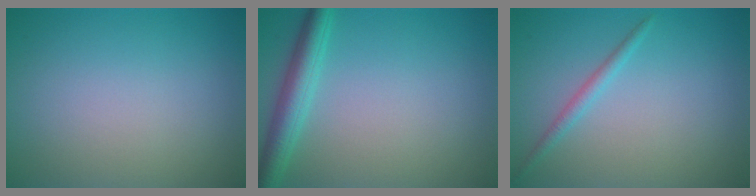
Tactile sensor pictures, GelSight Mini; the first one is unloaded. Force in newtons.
{"total": 3.6, "press": 3.6, "slide": 0.1}
{"total": 1.3, "press": 1.3, "slide": 0.0}